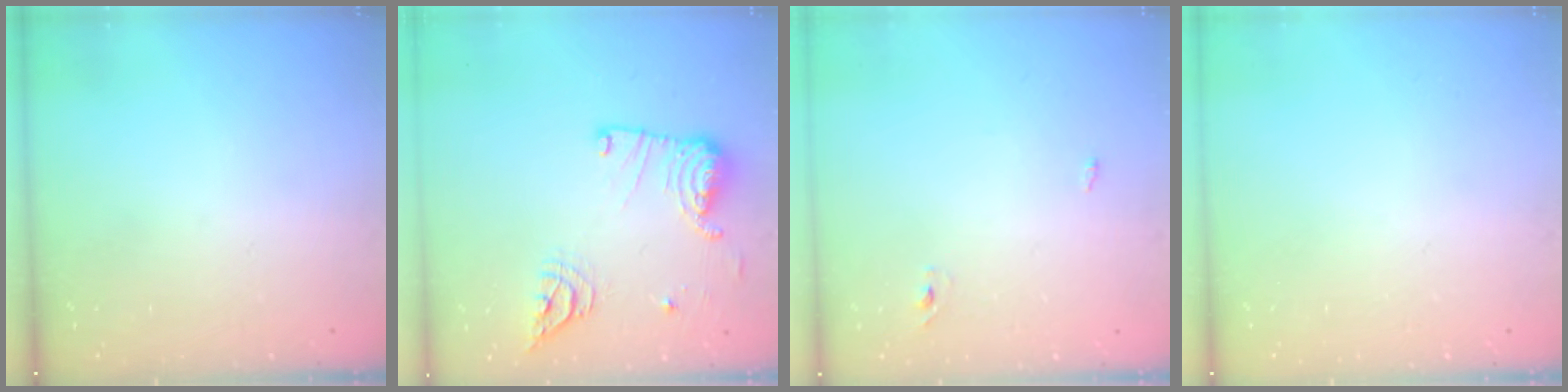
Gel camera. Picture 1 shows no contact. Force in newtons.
{"total": 15.8, "press": 15.0, "slide": 4.9}
{"total": 2.3, "press": 2.1, "slide": 1.0}
{"total": 0.0}